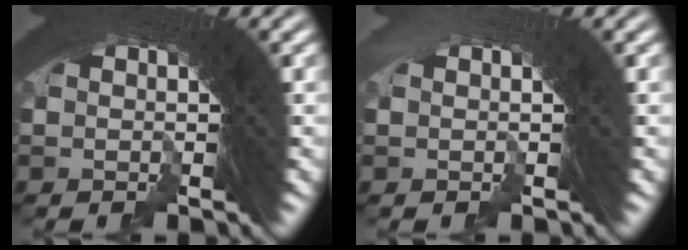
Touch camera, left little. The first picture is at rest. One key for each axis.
{"total": 2.5, "fx": -1.8, "fy": -0.3, "fz": -1.7, "tx": 0.016, "ty": -0.012, "tz": -0.024}